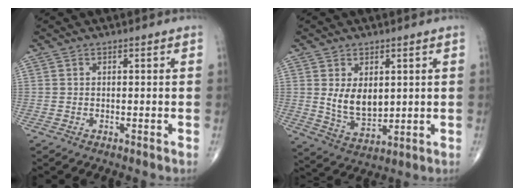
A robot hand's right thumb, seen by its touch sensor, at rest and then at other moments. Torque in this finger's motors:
{"motor_torque": [0.69, 0.76, 0.44, 0.21, 0.07]}